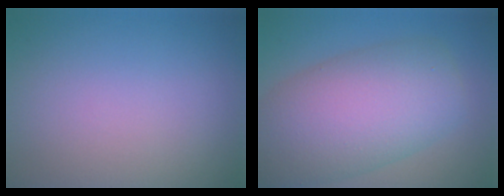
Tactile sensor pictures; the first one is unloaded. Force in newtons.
{"total": 10.3, "press": 10.3, "slide": 0.3}